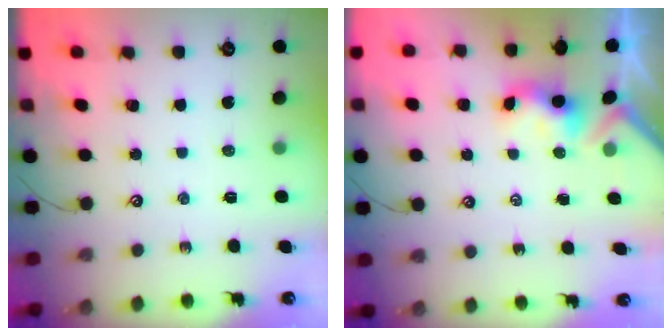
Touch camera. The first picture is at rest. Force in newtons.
{"total": 3.4, "press": 3.4, "slide": 0.3}